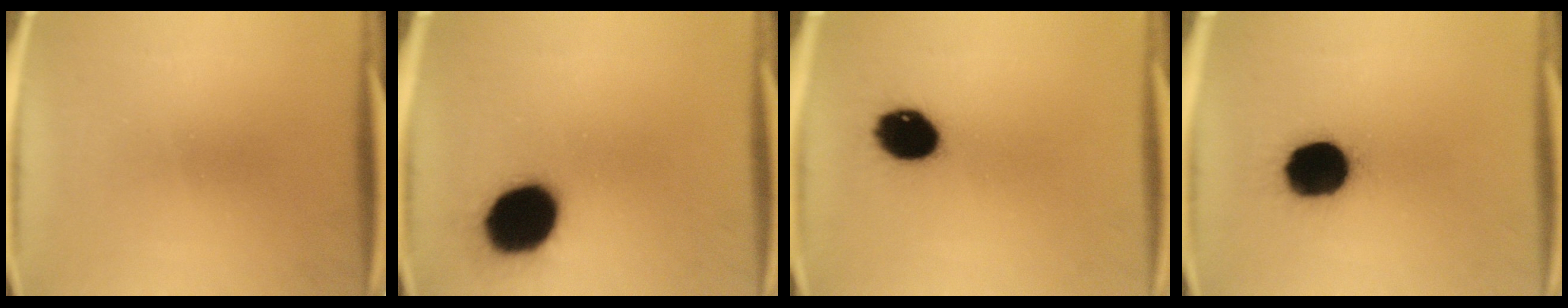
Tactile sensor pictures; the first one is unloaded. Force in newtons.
{"total": 18.7}
{"total": 11.3}
{"total": 16.8}